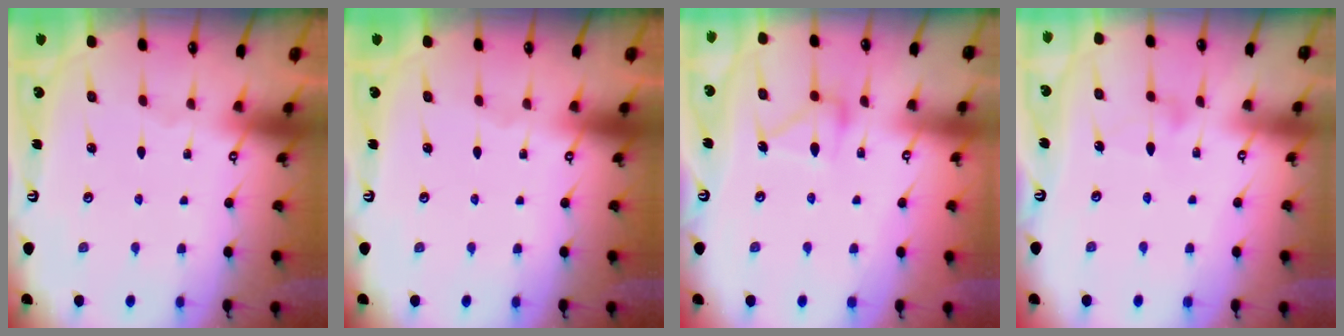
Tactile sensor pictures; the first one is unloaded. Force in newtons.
{"total": 0.0}
{"total": 13.1, "press": 13.1, "slide": 0.7}
{"total": 5.6, "press": 5.6, "slide": 0.2}